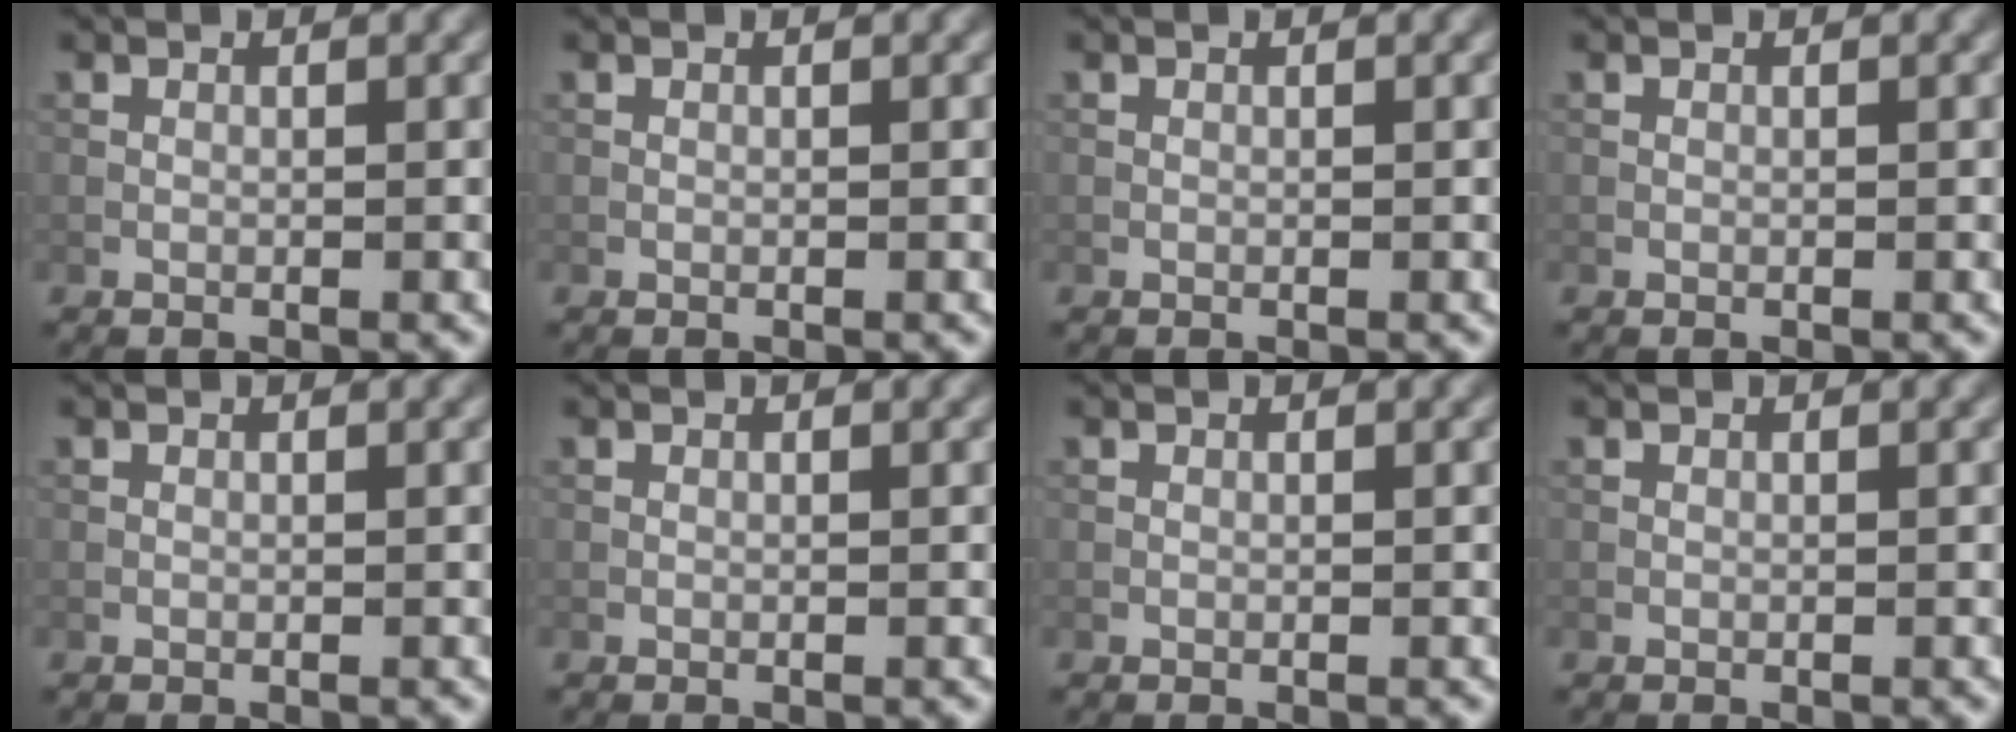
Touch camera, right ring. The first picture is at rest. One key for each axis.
{"total": 0.0}
{"total": 0.0}
{"total": 0.0}
{"total": 0.0}
{"total": 0.0}
{"total": 0.0}
{"total": 0.0}